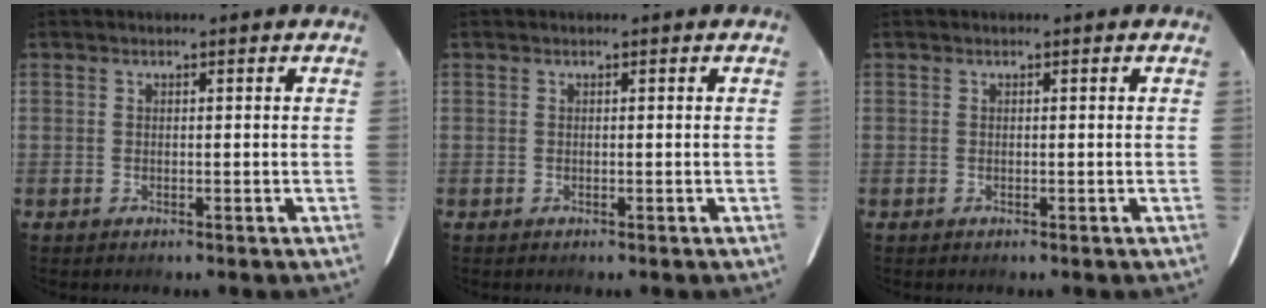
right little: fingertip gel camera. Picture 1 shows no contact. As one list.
[{"total": 0.0}, {"total": 0.0}]